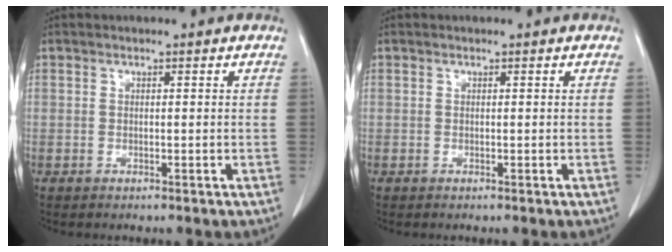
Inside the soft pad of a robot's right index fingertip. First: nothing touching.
{"total": 0.0}